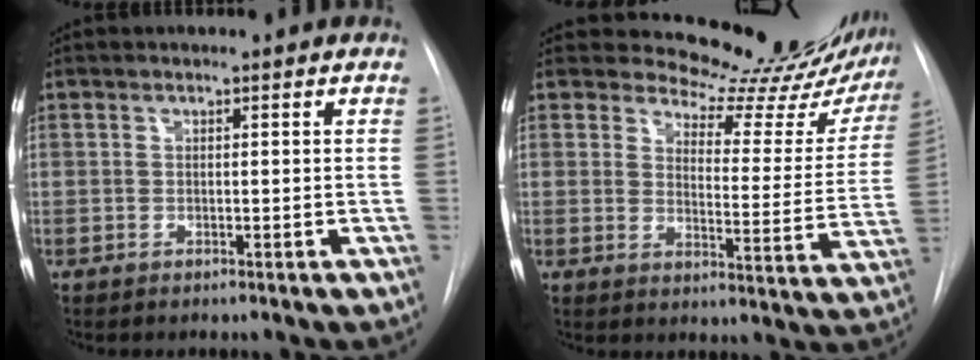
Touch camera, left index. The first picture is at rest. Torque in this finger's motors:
{"motor_torque": [0.48, -0.60, -0.16, -0.08]}